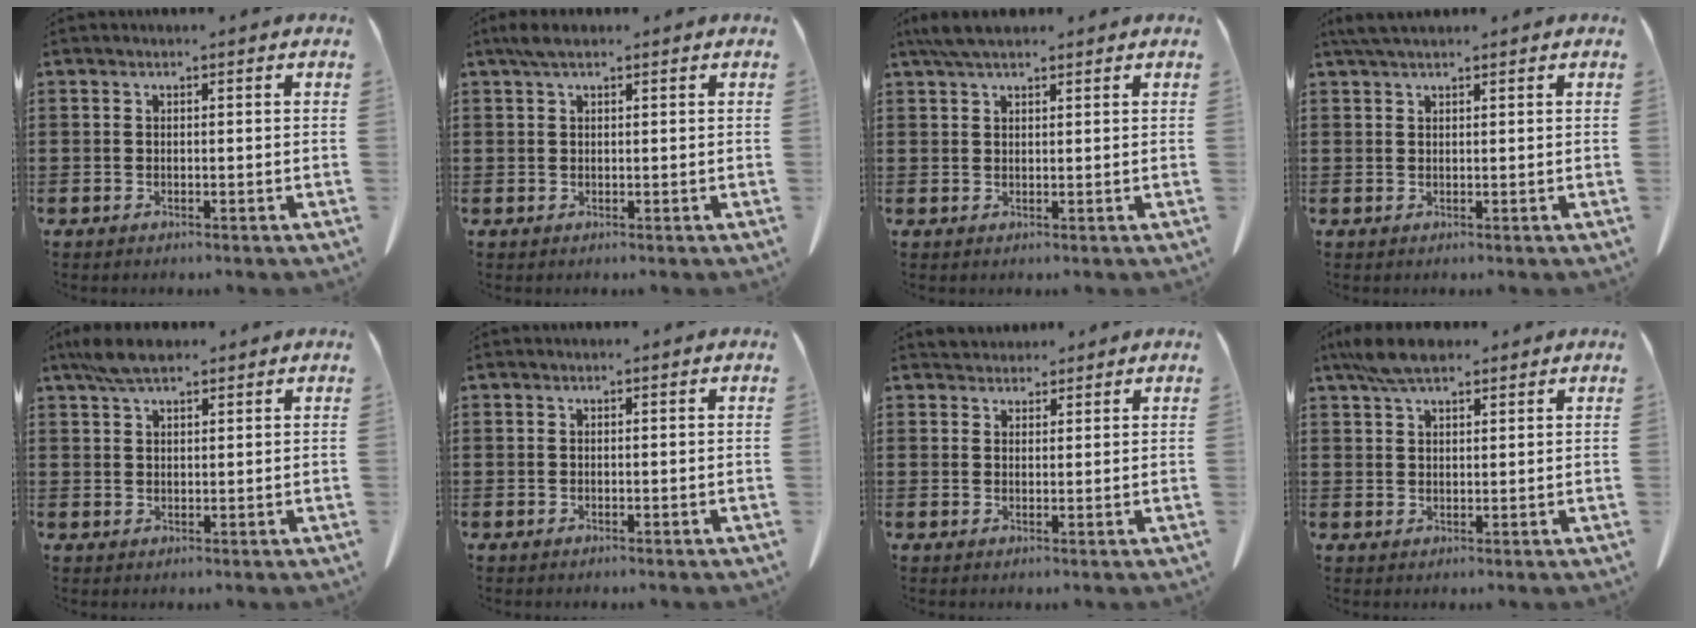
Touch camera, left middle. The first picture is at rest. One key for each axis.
{"total": 2.0, "fx": 1.2, "fy": 0.8, "fz": 1.4, "tx": -0.031, "ty": 0.003, "tz": 0.022}
{"total": 3.6, "fx": 2.7, "fy": 0.9, "fz": 2.2, "tx": -0.050, "ty": 0.001, "tz": 0.052}
{"total": 2.3, "fx": 1.8, "fy": 0.3, "fz": 1.3, "tx": -0.031, "ty": 0.002, "tz": 0.034}
{"total": 4.7, "fx": 3.5, "fy": 1.5, "fz": 2.7, "tx": -0.062, "ty": 0.000, "tz": 0.066}
{"total": 0.0}
{"total": 2.2, "fx": 2.1, "fy": 0.6, "fz": -0.1, "tx": 0.004, "ty": -0.005, "tz": 0.041}
{"total": 5.7, "fx": 4.4, "fy": 1.9, "fz": 3.0, "tx": -0.072, "ty": -0.003, "tz": 0.084}